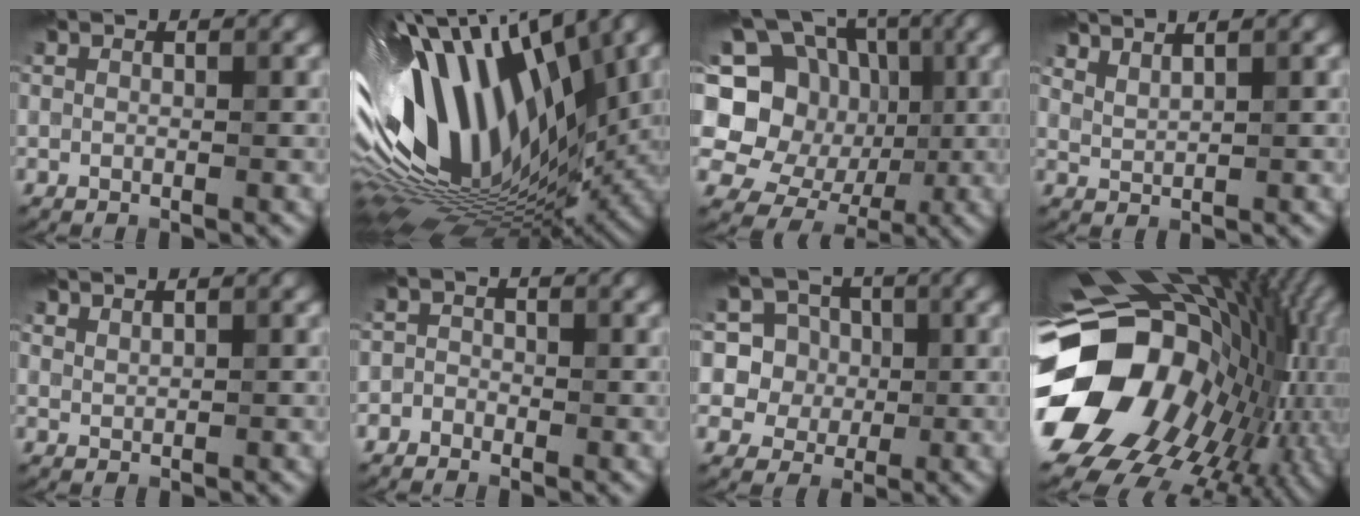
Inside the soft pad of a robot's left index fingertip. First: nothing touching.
{"total": 16.4, "force": [1.7, 7.4, 14.6], "torque": [-0.285, 0.009, 0.026]}
{"total": 12.9, "force": [0.7, 11.3, 6.2], "torque": [-0.128, 0.030, -0.009]}
{"total": 2.6, "force": [2.4, 0.4, 0.9], "torque": [-0.011, 0.005, 0.043]}
{"total": 1.3, "force": [1.2, 0.1, 0.3], "torque": [-0.004, 0.000, 0.023]}
{"total": 1.1, "force": [-0.8, 0.8, 0.0], "torque": [0.011, 0.003, -0.021]}
{"total": 8.7, "force": [2.5, 7.9, 2.5], "torque": [-0.066, 0.029, 0.034]}
{"total": 18.9, "force": [-0.4, 13.7, 13.0], "torque": [-0.248, -0.033, 0.014]}